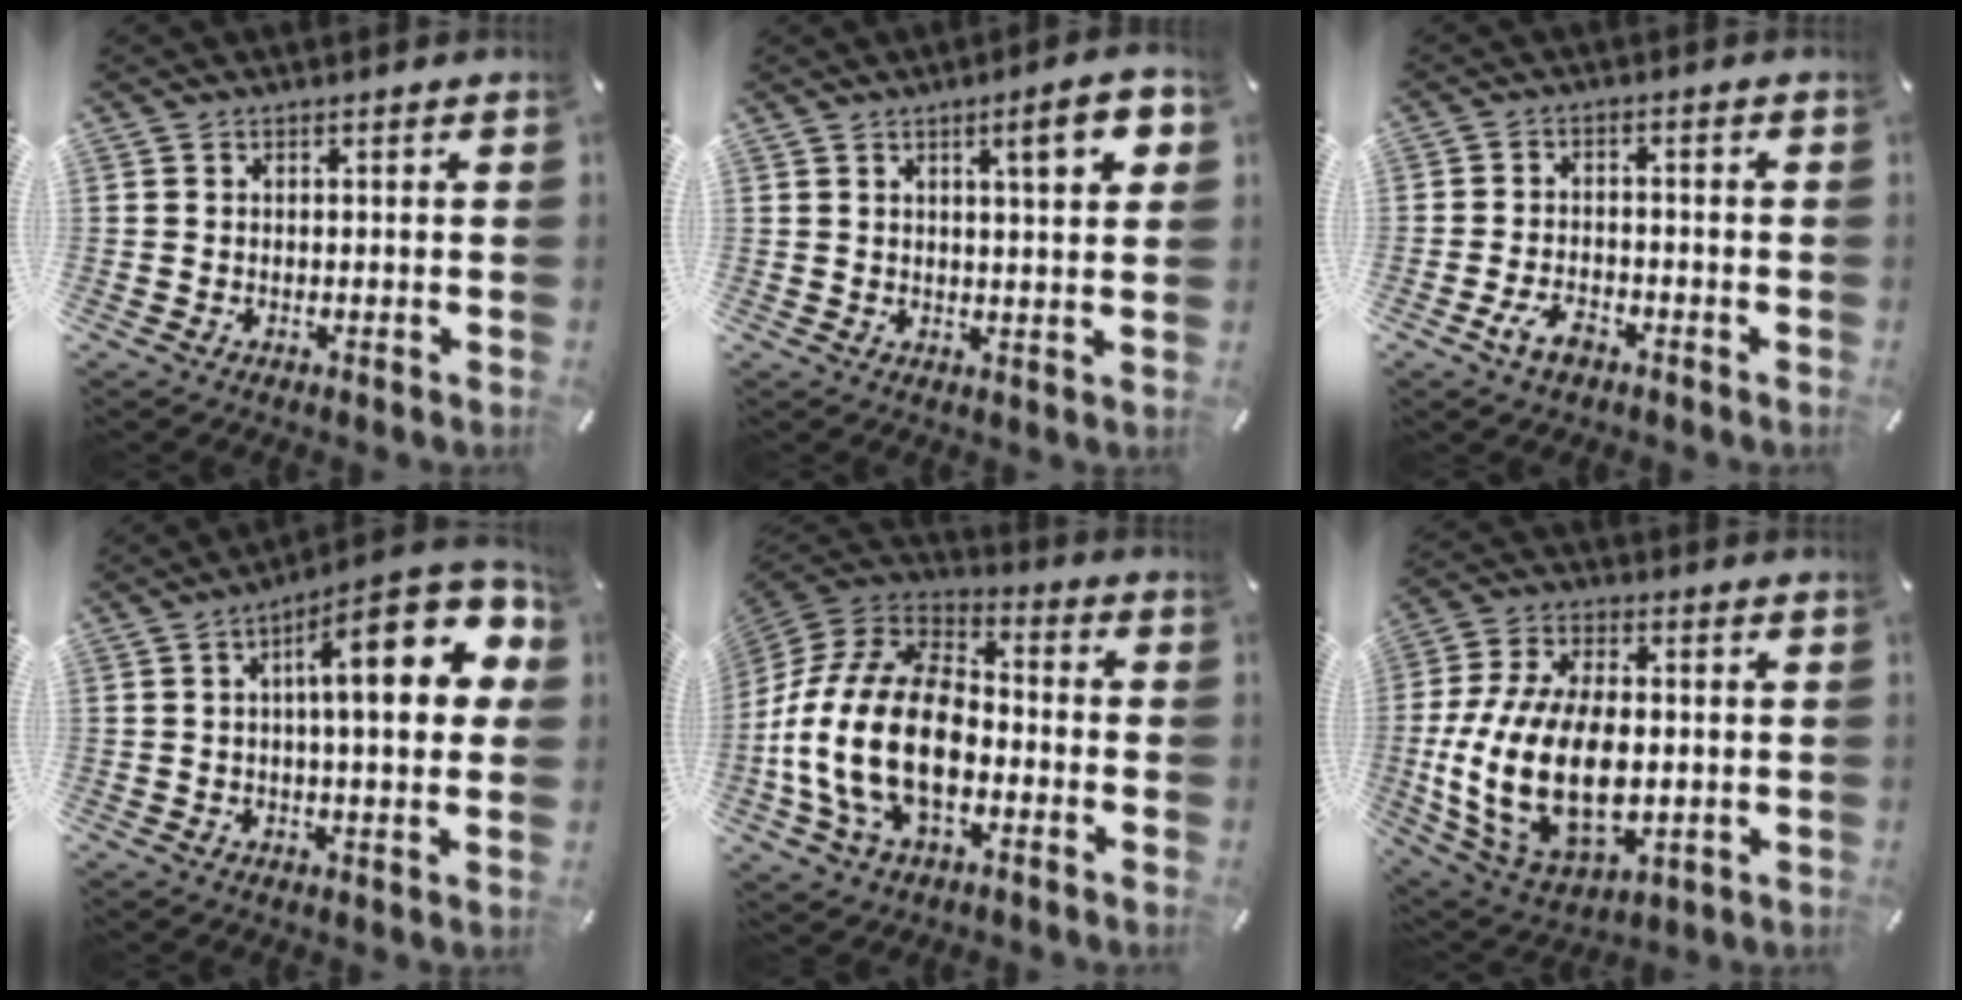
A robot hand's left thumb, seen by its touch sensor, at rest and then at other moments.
{"total": 9.1, "force": [3.9, 1.6, 8.1], "torque": [-0.119, -0.008, 0.056]}
{"total": 5.5, "force": [-3.2, 3.1, 3.2], "torque": [-0.068, 0.016, -0.062]}
{"total": 19.4, "force": [5.6, 5.6, 17.7], "torque": [-0.249, -0.022, 0.074]}
{"total": 21.6, "force": [-6.4, 13.8, 15.4], "torque": [-0.329, 0.038, -0.109]}
{"total": 21.1, "force": [-2.7, 13.2, 16.2], "torque": [-0.353, -0.003, -0.039]}